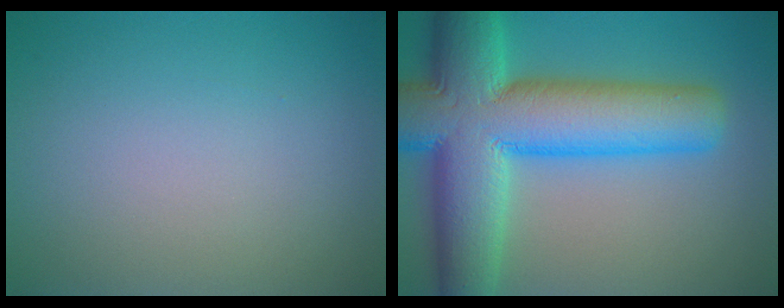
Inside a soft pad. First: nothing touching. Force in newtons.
{"total": 14.3, "press": 14.3, "slide": 0.4}